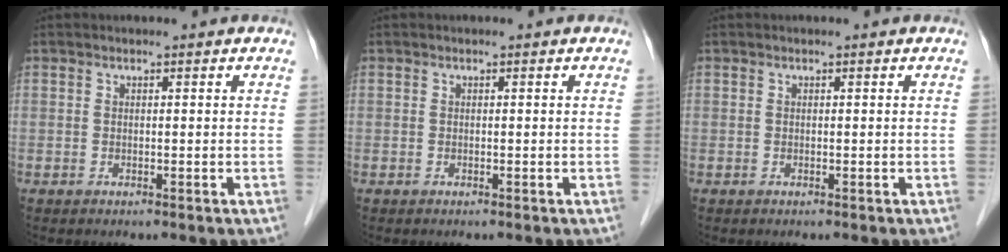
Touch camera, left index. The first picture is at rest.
{"total": 0.0}
{"total": 0.0}